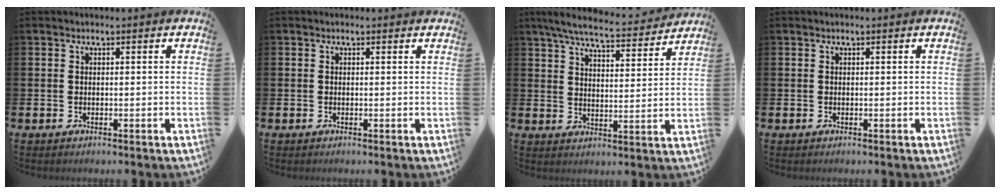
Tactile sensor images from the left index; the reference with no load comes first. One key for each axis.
{"total": 0.0}
{"total": 6.9, "fx": 6.4, "fy": 1.0, "fz": 2.4, "tx": -0.069, "ty": -0.038, "tz": 0.110}
{"total": 0.0}